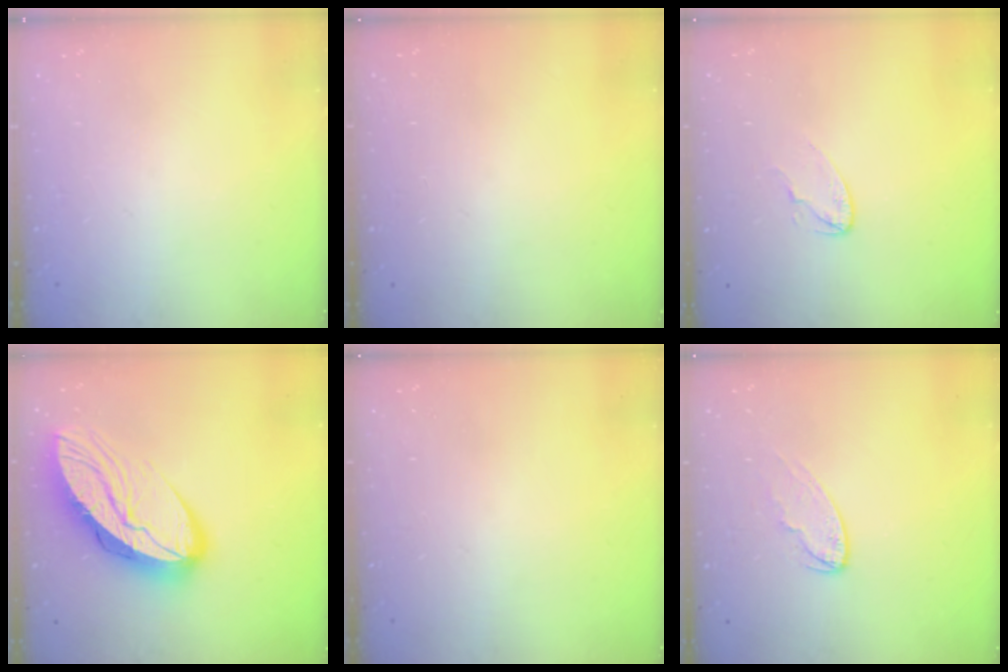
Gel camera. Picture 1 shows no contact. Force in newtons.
{"total": 0.0}
{"total": 3.4, "press": 3.4, "slide": 0.3}
{"total": 16.1, "press": 16.0, "slide": 1.3}
{"total": 0.0}
{"total": 6.3, "press": 6.3, "slide": 0.4}